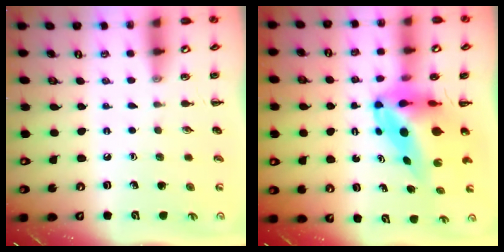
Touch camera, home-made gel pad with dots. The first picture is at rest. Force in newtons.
{"total": 8.9, "press": 8.5, "slide": 2.6}